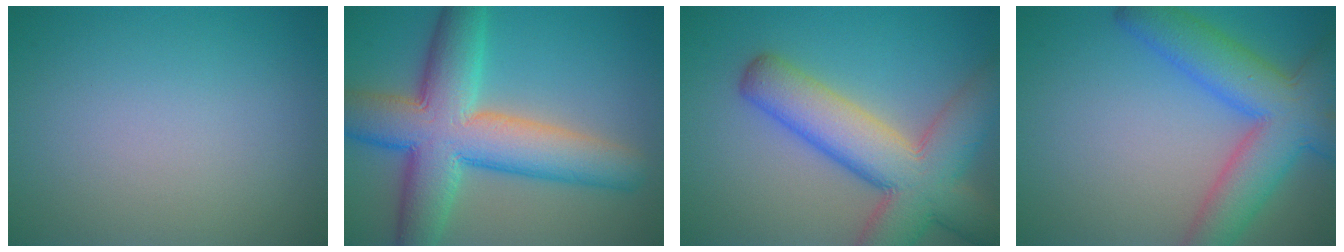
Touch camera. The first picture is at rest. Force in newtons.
{"total": 11.2, "press": 11.2, "slide": 0.4}
{"total": 10.4, "press": 10.3, "slide": 0.7}
{"total": 8.6, "press": 8.6, "slide": 0.4}